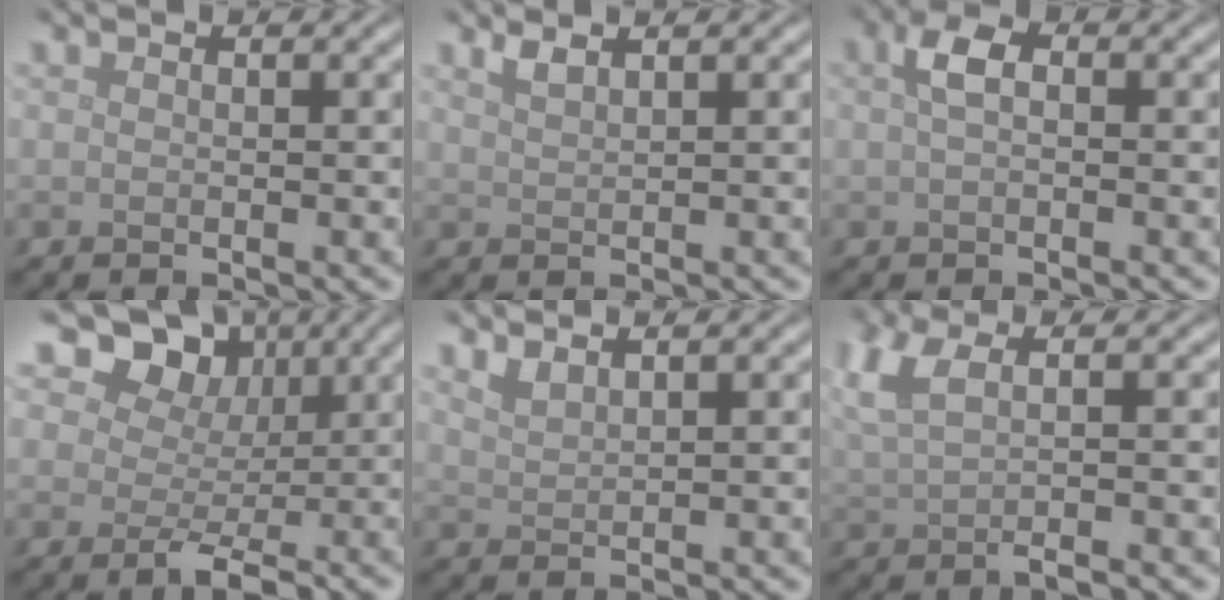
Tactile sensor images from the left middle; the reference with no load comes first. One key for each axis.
{"total": 1.3, "fx": 1.1, "fy": 0.3, "fz": 0.6, "tx": -0.010, "ty": 0.002, "tz": 0.020}
{"total": 2.1, "fx": 0.4, "fy": 1.1, "fz": 1.8, "tx": -0.035, "ty": 0.007, "tz": 0.001}
{"total": 6.5, "fx": 2.4, "fy": 4.7, "fz": 3.8, "tx": -0.040, "ty": -0.006, "tz": 0.026}
{"total": 1.8, "fx": 1.6, "fy": 0.4, "fz": 0.8, "tx": -0.011, "ty": 0.006, "tz": 0.029}
{"total": 4.2, "fx": 0.8, "fy": 1.5, "fz": 3.9, "tx": -0.065, "ty": 0.005, "tz": 0.013}